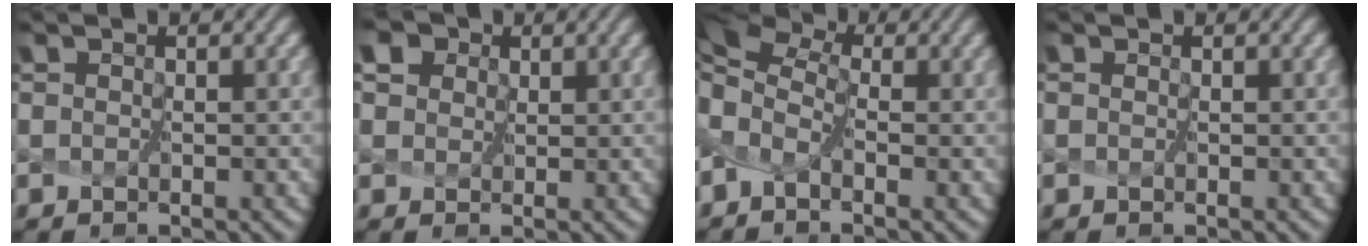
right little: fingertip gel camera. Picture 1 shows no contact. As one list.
[{"total": 6.9, "force": [3.2, 5.0, 3.5], "torque": [-0.061, 0.031, 0.024]}, {"total": 5.0, "force": [0.9, 3.2, 3.7], "torque": [-0.095, 0.019, 0.012]}, {"total": 0.0}]